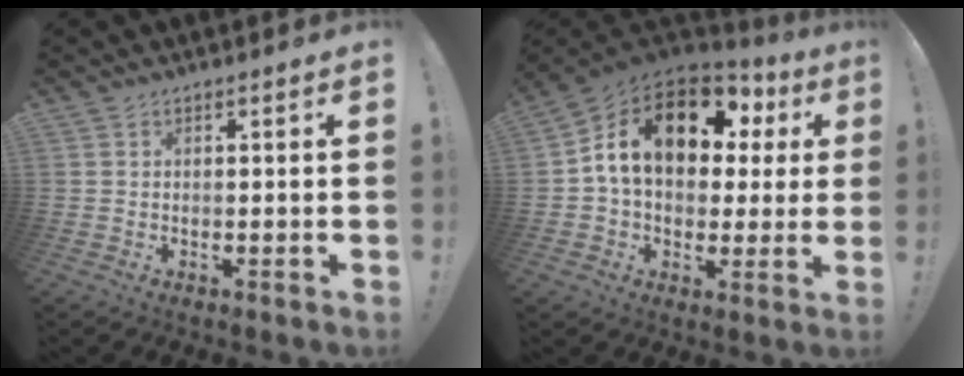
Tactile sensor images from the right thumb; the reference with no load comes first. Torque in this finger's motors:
{"motor_torque": [2.27, 2.74, 0.58, -0.15, 0.65]}